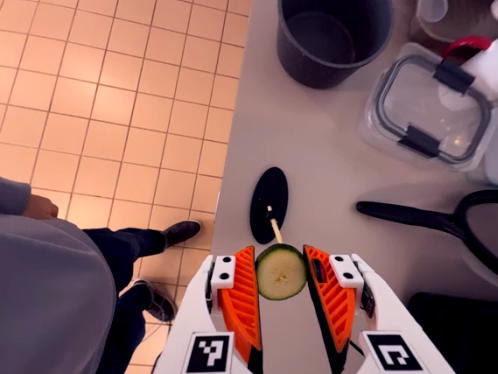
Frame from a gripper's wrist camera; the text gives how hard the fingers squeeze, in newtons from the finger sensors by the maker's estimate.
{"total": 7.3, "left": 7.6, "right": 7.0}